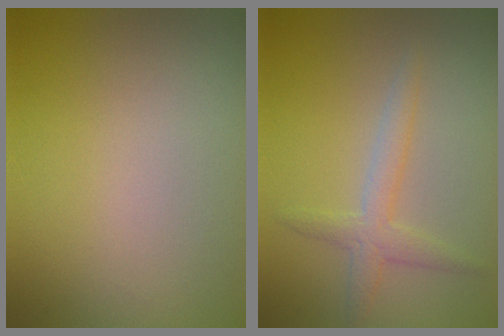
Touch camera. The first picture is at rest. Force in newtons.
{"total": 2.3, "press": 2.3, "slide": 0.1}